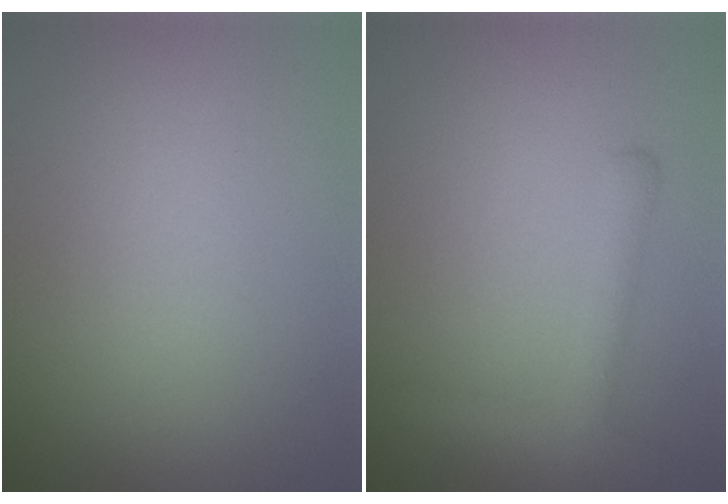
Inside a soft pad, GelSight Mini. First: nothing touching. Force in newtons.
{"total": 3.0, "press": 3.0, "slide": 0.2}